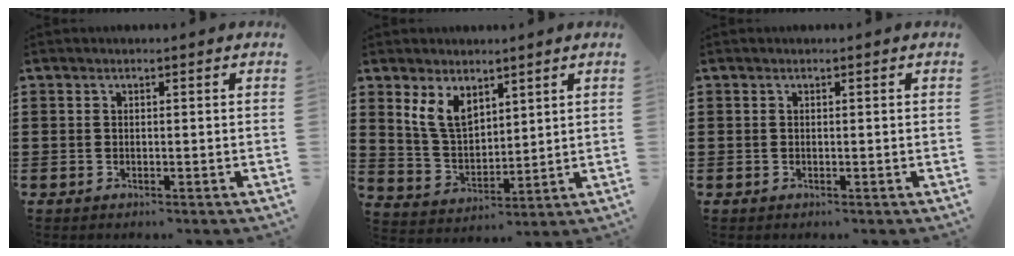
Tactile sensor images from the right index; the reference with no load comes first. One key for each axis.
{"total": 6.8, "fx": 4.0, "fy": 3.9, "fz": 4.0, "tx": -0.100, "ty": -0.001, "tz": 0.073}
{"total": 0.0}